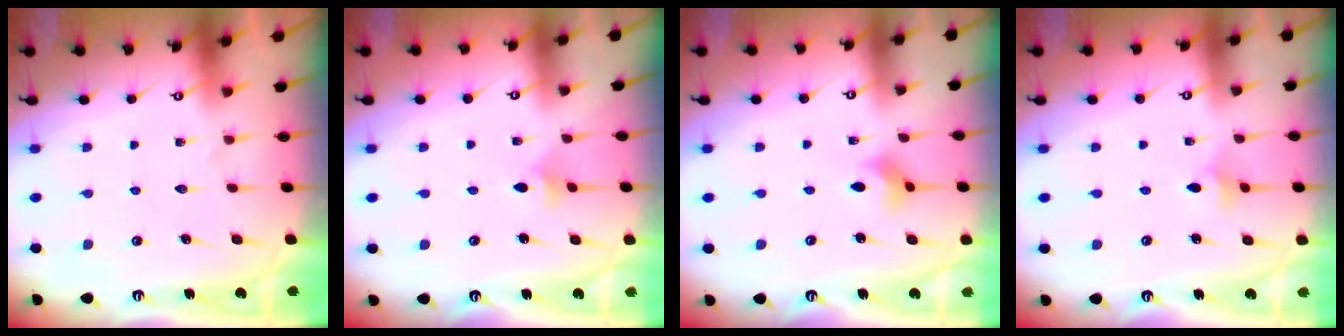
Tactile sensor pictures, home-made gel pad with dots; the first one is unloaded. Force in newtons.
{"total": 3.3, "press": 3.2, "slide": 0.8}
{"total": 3.2, "press": 3.2, "slide": 0.6}
{"total": 2.9, "press": 2.9, "slide": 0.5}